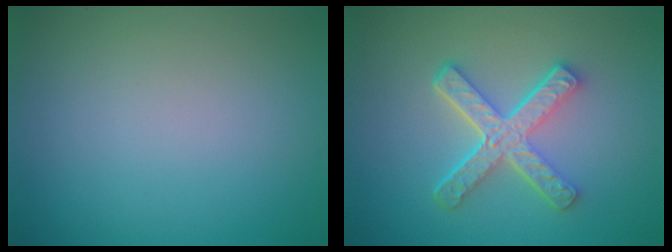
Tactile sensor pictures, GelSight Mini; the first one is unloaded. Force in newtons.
{"total": 5.1, "press": 3.7, "slide": 3.5}